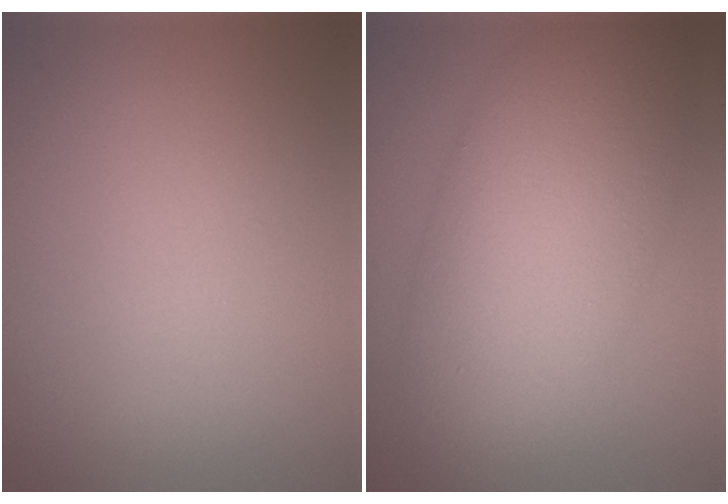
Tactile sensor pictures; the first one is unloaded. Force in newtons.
{"total": 9.5, "press": 9.5, "slide": 0.4}